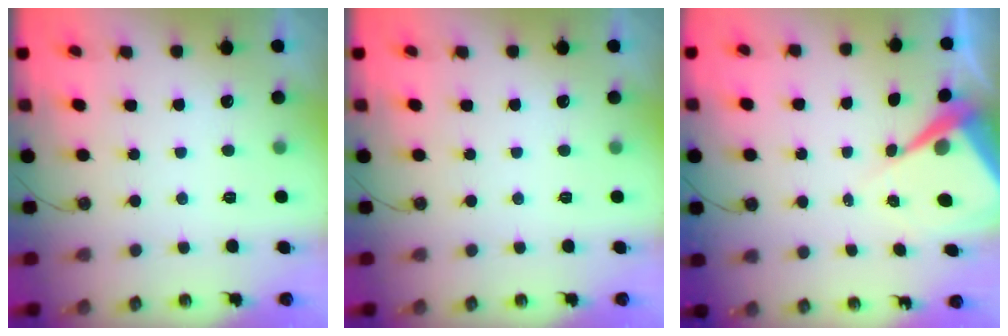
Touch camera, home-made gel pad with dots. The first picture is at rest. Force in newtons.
{"total": 0.0}
{"total": 8.2, "press": 8.2, "slide": 0.8}